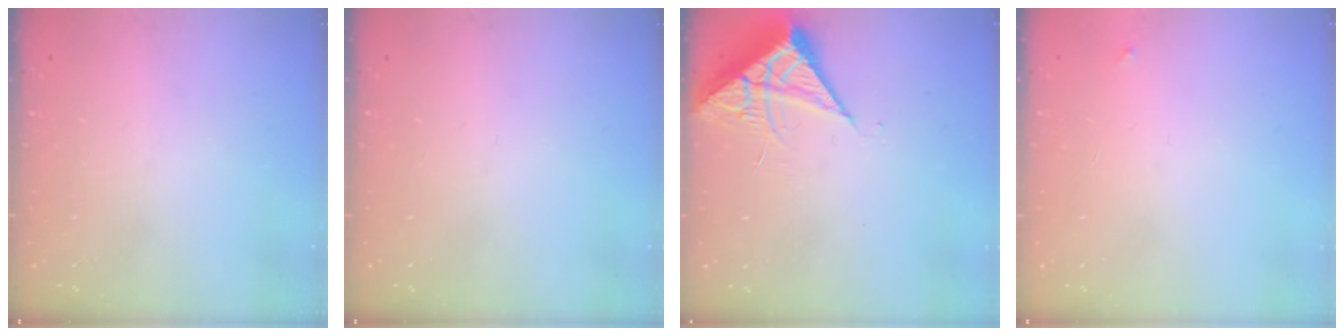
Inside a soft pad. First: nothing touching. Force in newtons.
{"total": 0.0}
{"total": 6.2, "press": 6.2, "slide": 0.4}
{"total": 2.5, "press": 2.4, "slide": 0.4}